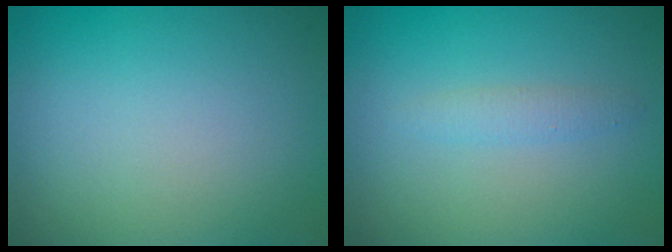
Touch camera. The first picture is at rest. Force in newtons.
{"total": 1.2, "press": 1.2, "slide": 0.1}